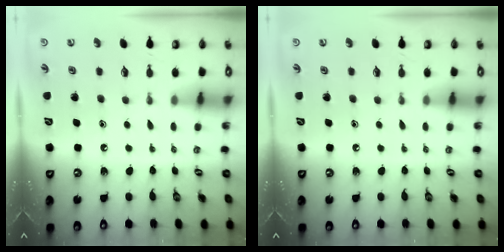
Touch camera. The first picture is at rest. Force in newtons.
{"total": 0.0}